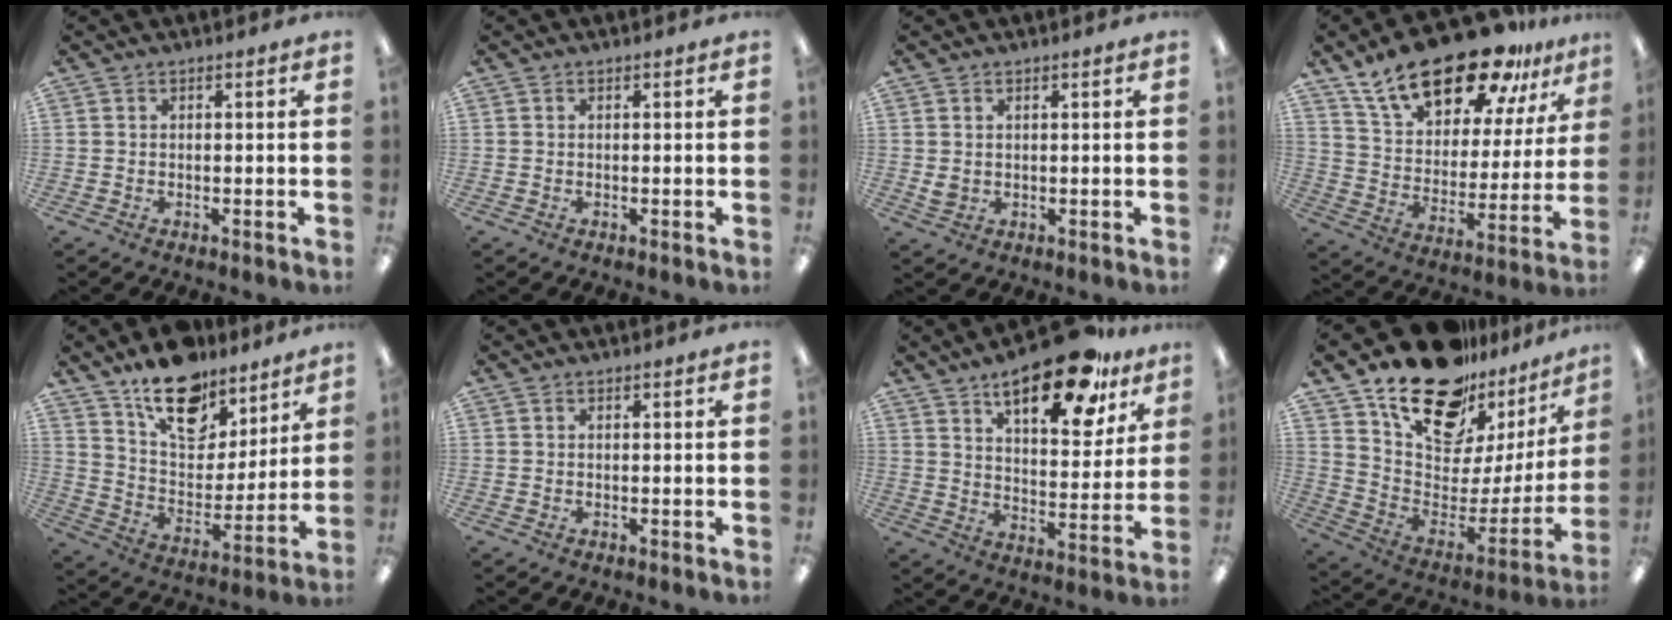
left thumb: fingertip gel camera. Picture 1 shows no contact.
{"total": 0.0}
{"total": 2.0, "force": [0.8, 1.5, 1.0], "torque": [-0.012, -0.002, 0.013]}
{"total": 22.5, "force": [16.5, 9.6, 12.0], "torque": [-0.202, -0.099, 0.285]}
{"total": 17.3, "force": [12.6, 9.1, 7.6], "torque": [-0.123, -0.081, 0.226]}
{"total": 0.0}
{"total": 19.7, "force": [13.4, 7.4, 12.4], "torque": [-0.174, -0.076, 0.215]}
{"total": 23.1, "force": [17.2, 11.2, 10.6], "torque": [-0.180, -0.110, 0.312]}